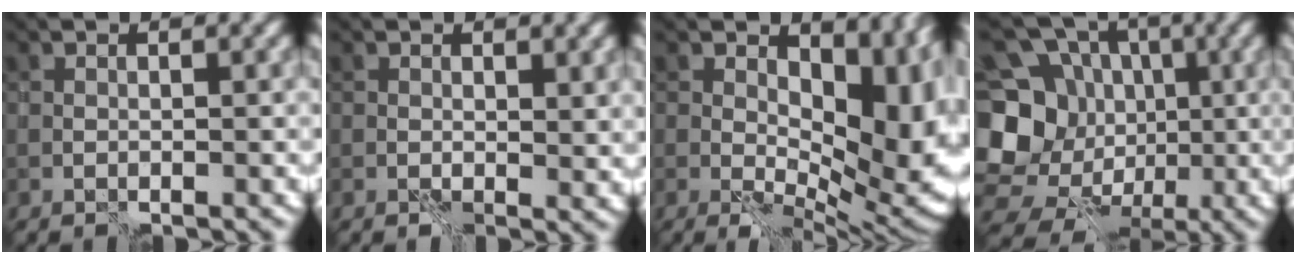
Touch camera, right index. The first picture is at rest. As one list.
[{"total": 2.2, "force": [0.7, 1.3, 1.6], "torque": [-0.022, -0.007, 0.015]}, {"total": 13.0, "force": [3.2, 7.3, 10.3], "torque": [-0.125, -0.024, 0.073]}, {"total": 12.7, "force": [-1.4, 11.2, 5.8], "torque": [-0.125, 0.003, -0.035]}]